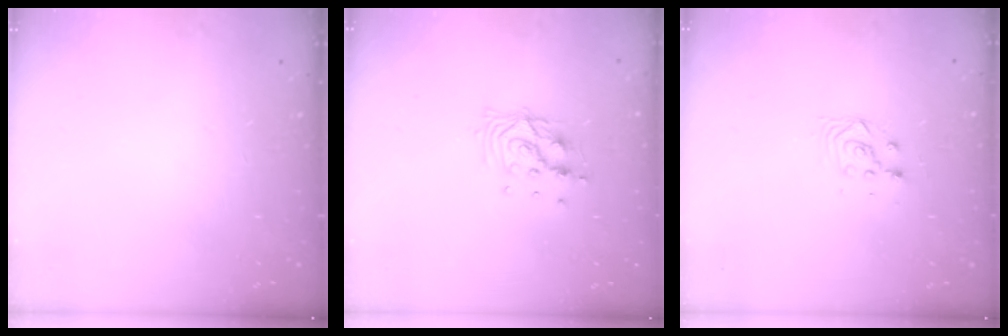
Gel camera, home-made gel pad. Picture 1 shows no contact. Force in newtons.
{"total": 11.0, "press": 11.0, "slide": 1.3}
{"total": 3.5, "press": 3.5, "slide": 0.0}